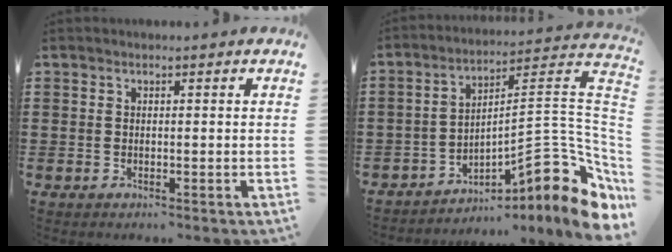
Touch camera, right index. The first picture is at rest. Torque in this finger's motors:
{"motor_torque": [-0.18, 0.14, 0.40, 0.03]}